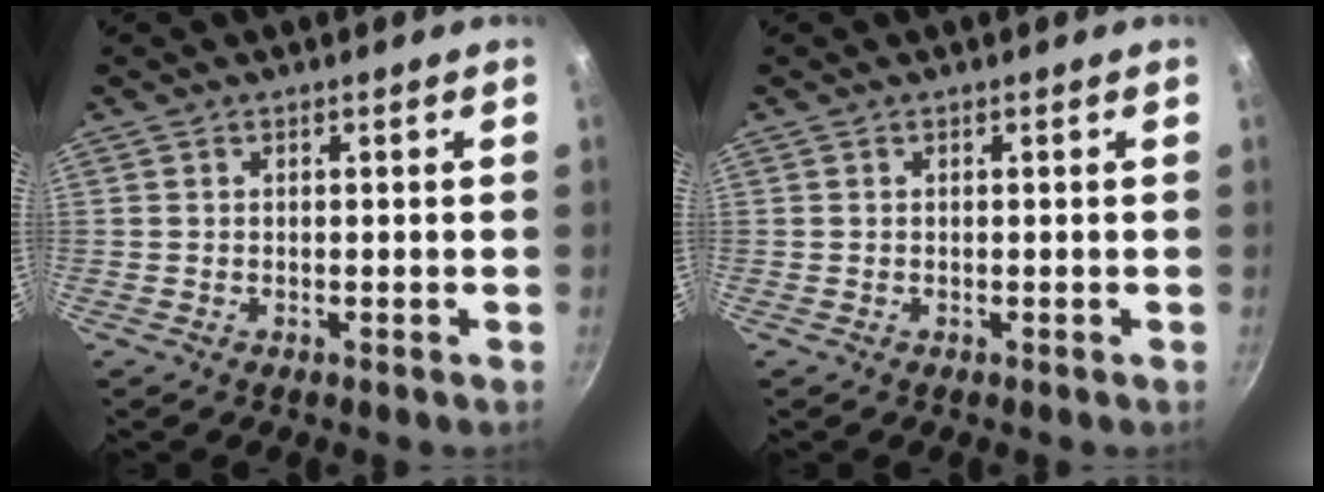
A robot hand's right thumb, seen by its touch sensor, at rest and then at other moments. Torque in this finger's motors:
{"motor_torque": [-0.01, 0.02, 0.00, 0.00, 0.02]}